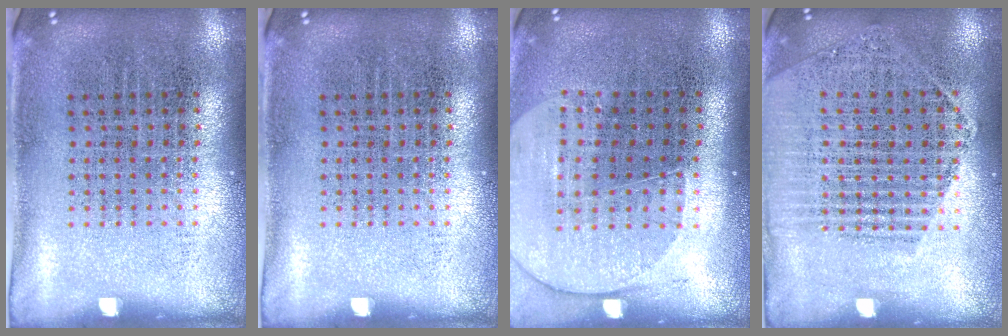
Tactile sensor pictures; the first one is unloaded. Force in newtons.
{"total": 0.0}
{"total": 1.7, "press": 1.5, "slide": 0.7}
{"total": 1.6, "press": 1.5, "slide": 0.4}